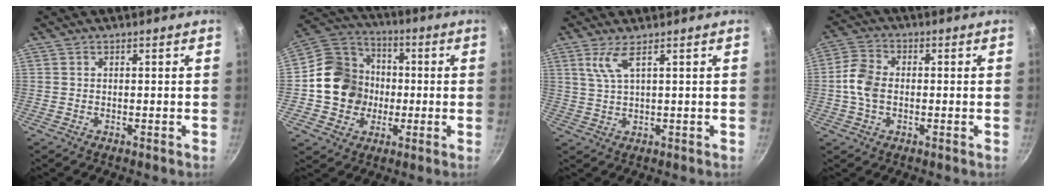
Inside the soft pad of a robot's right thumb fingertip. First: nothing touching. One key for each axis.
{"total": 15.1, "fx": -1.1, "fy": 13.5, "fz": 6.7, "tx": -0.089, "ty": 0.034, "tz": -0.029}
{"total": 4.0, "fx": 1.9, "fy": 0.6, "fz": 3.5, "tx": -0.077, "ty": -0.009, "tz": 0.045}
{"total": 6.9, "fx": -0.7, "fy": 4.8, "fz": 4.8, "tx": -0.089, "ty": 0.018, "tz": -0.025}